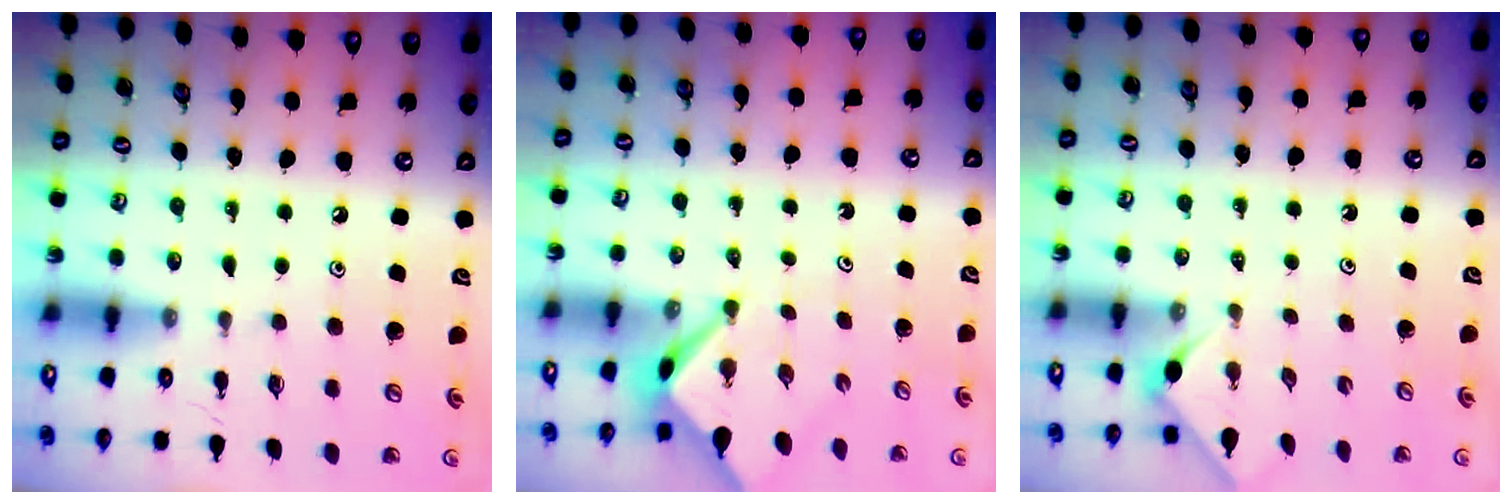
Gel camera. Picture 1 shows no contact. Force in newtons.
{"total": 2.8, "press": 2.7, "slide": 0.4}
{"total": 1.9, "press": 1.8, "slide": 0.4}